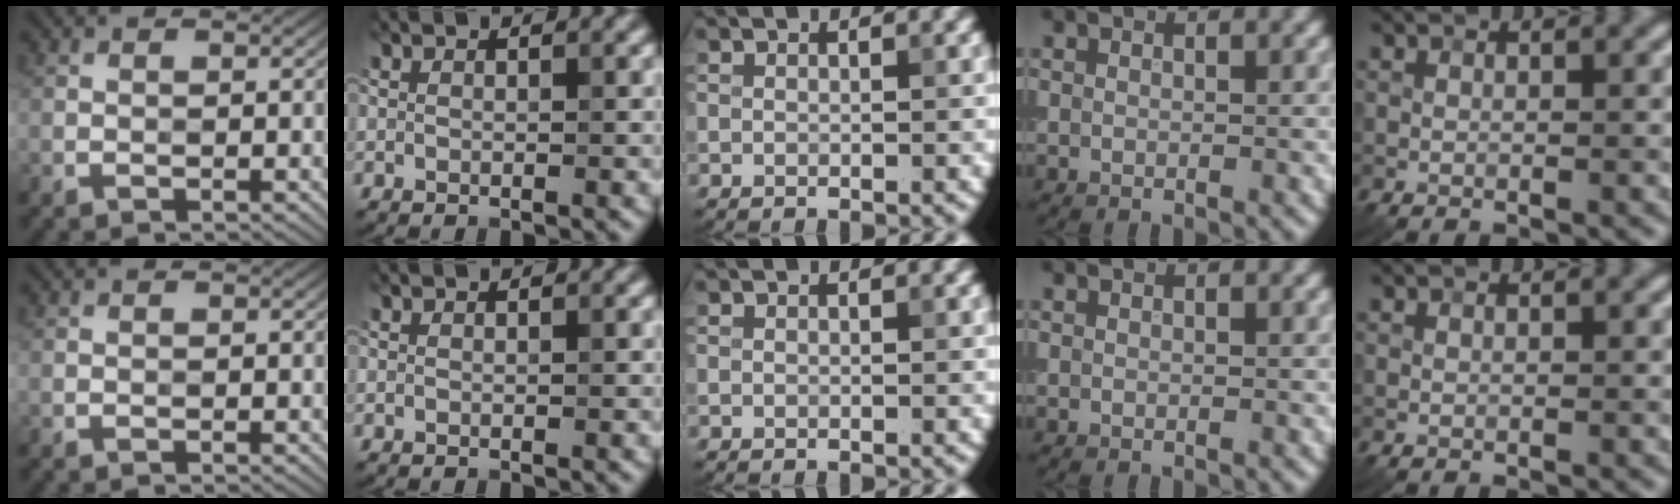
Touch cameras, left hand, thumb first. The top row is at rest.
{}